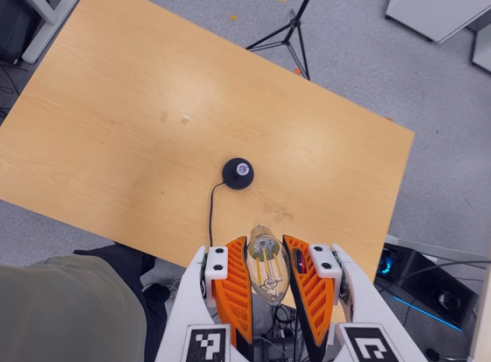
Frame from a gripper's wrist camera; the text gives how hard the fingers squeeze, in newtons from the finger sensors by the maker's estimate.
{"total": 19.8, "left": 21.8, "right": 17.8}